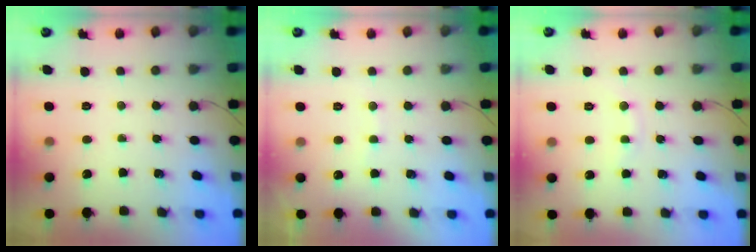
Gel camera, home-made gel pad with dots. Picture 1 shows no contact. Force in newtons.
{"total": 4.8, "press": 4.8, "slide": 0.7}
{"total": 4.5, "press": 4.4, "slide": 0.9}